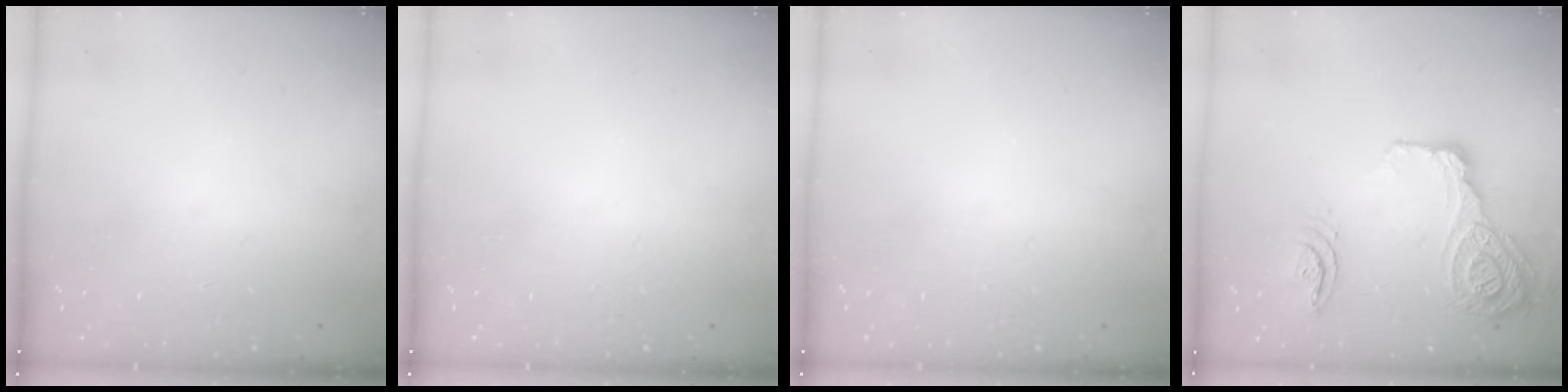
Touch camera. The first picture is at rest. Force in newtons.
{"total": 0.0}
{"total": 0.0}
{"total": 17.9, "press": 17.6, "slide": 3.7}